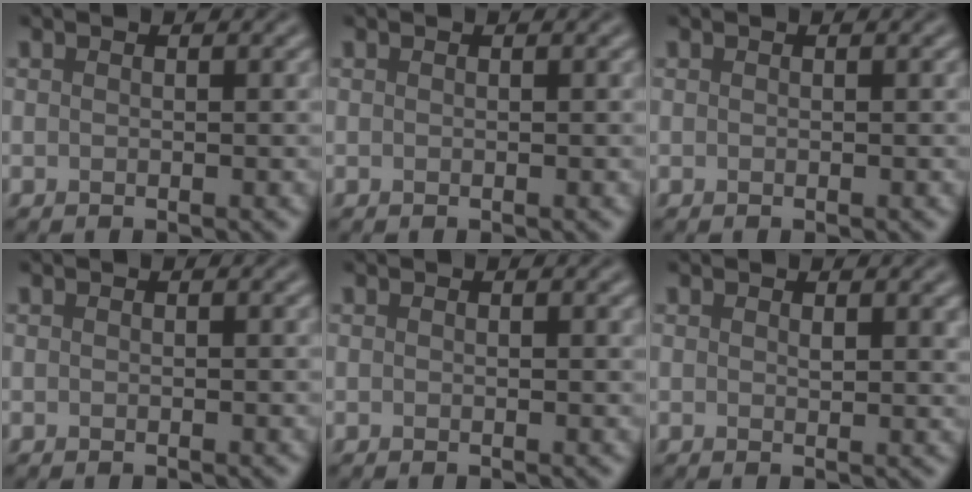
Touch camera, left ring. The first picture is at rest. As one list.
[{"total": 0.0}, {"total": 0.0}, {"total": 0.0}, {"total": 0.0}, {"total": 1.0, "force": [0.7, 0.3, 0.7], "torque": [-0.010, -0.004, 0.012]}]